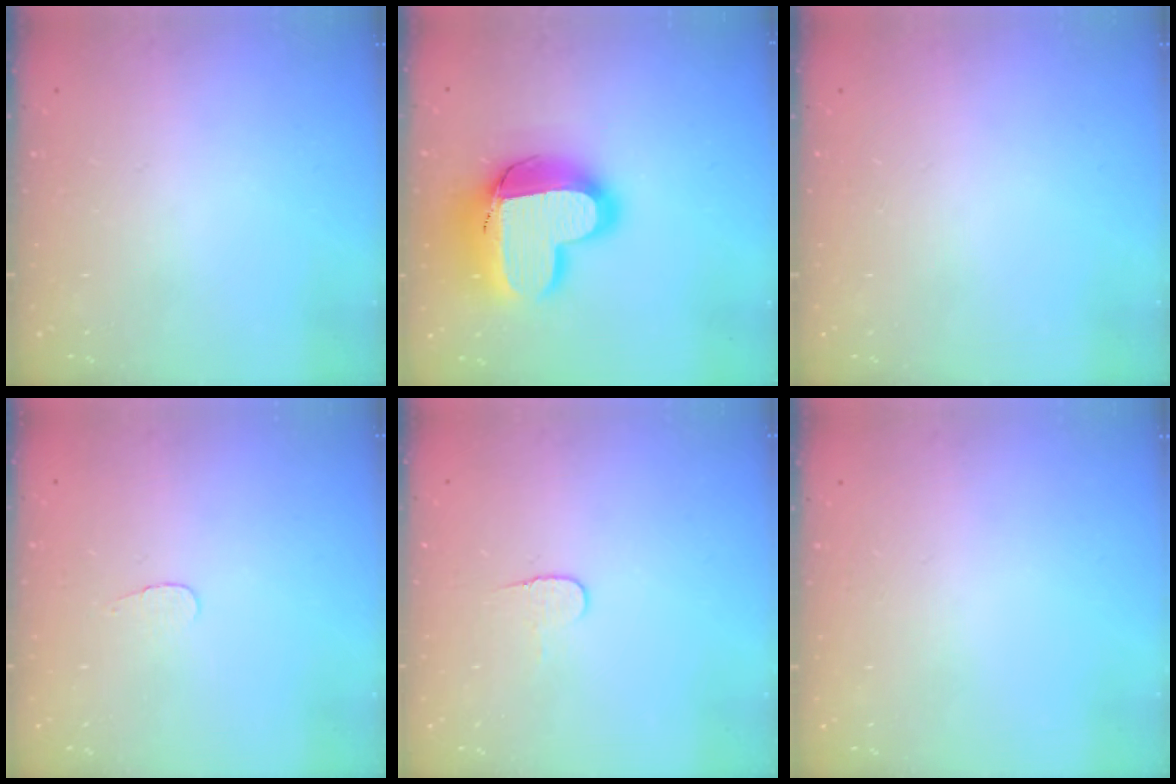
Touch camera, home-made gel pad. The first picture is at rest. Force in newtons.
{"total": 18.9, "press": 18.9, "slide": 1.6}
{"total": 0.0}
{"total": 2.8, "press": 2.8, "slide": 0.3}
{"total": 4.1, "press": 4.1, "slide": 0.4}
{"total": 0.0}